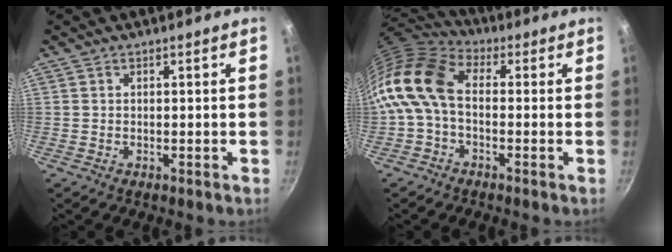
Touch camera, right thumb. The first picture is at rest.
{"total": 13.3, "force": [-1.1, 8.5, 10.3], "torque": [-0.202, 0.030, -0.042]}